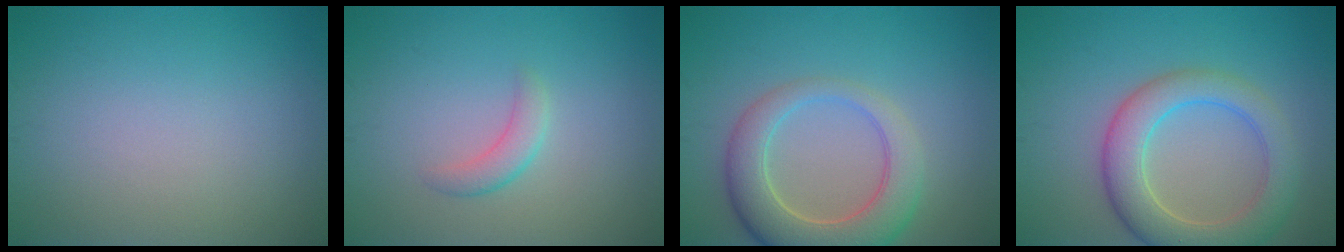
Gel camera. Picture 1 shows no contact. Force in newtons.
{"total": 1.8, "press": 1.8, "slide": 0.1}
{"total": 6.4, "press": 6.3, "slide": 0.9}
{"total": 6.1, "press": 6.1, "slide": 0.5}